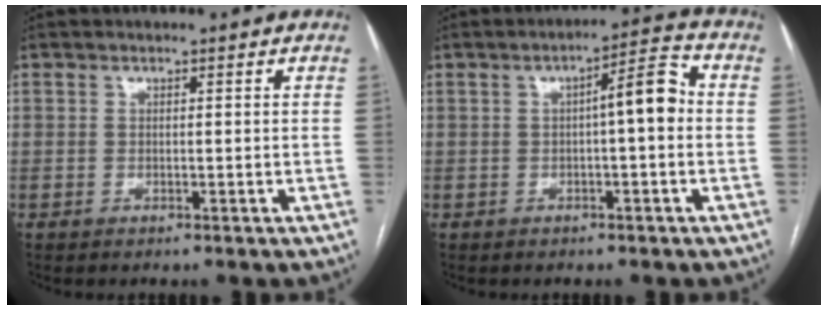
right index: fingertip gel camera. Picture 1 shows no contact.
{"total": 6.0, "force": [0.1, 1.1, 5.9], "torque": [-0.083, 0.022, -0.003]}